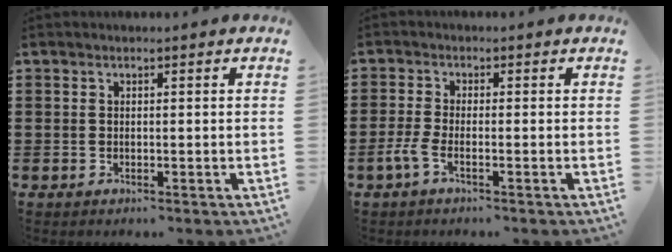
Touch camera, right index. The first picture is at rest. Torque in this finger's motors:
{"motor_torque": [0.46, -0.31, 0.06, 0.05]}